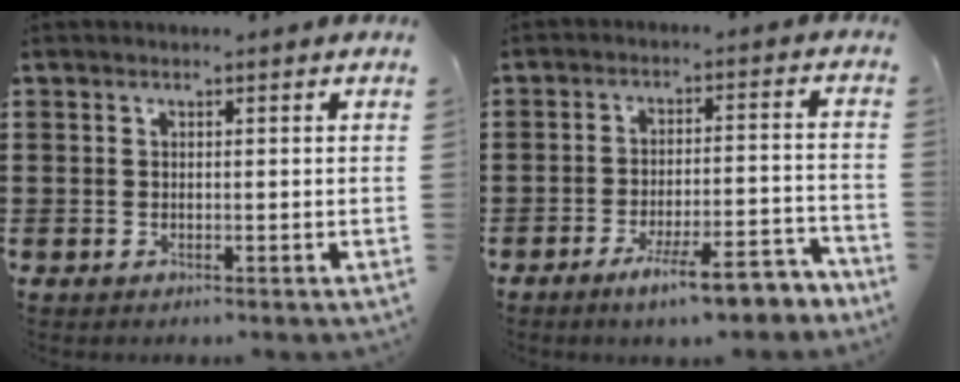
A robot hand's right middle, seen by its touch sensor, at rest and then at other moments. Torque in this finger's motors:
{"motor_torque": [2.14, 0.00, 0.49, 0.10]}